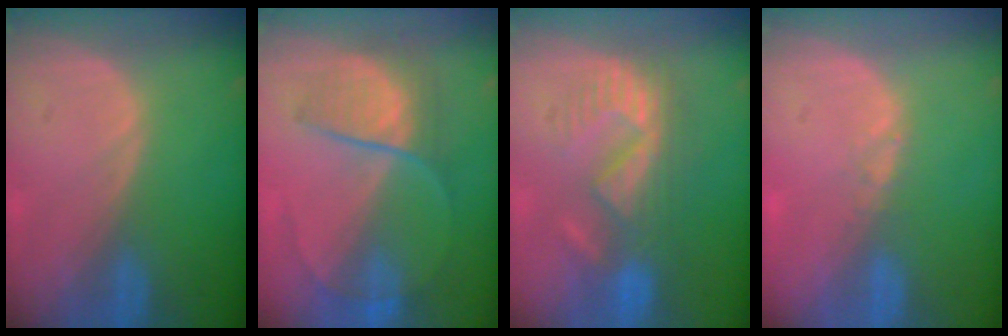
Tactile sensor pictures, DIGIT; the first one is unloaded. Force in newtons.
{"total": 6.7, "press": 6.5, "slide": 1.7}
{"total": 8.6, "press": 8.2, "slide": 2.6}
{"total": 0.9, "press": 0.8, "slide": 0.5}